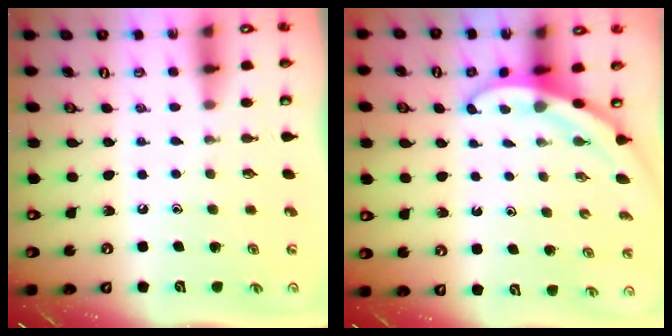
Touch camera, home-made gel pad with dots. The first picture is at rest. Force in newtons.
{"total": 3.2, "press": 3.2, "slide": 0.1}